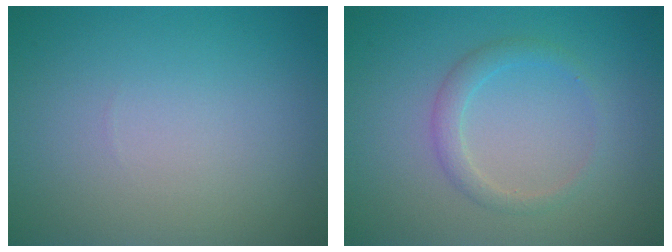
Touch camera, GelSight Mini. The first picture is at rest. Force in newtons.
{"total": 1.8, "press": 1.8, "slide": 0.0}